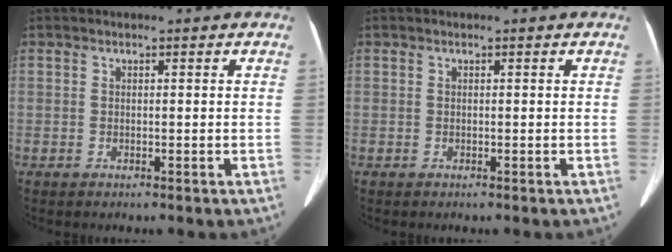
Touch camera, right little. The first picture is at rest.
{"total": 0.0}